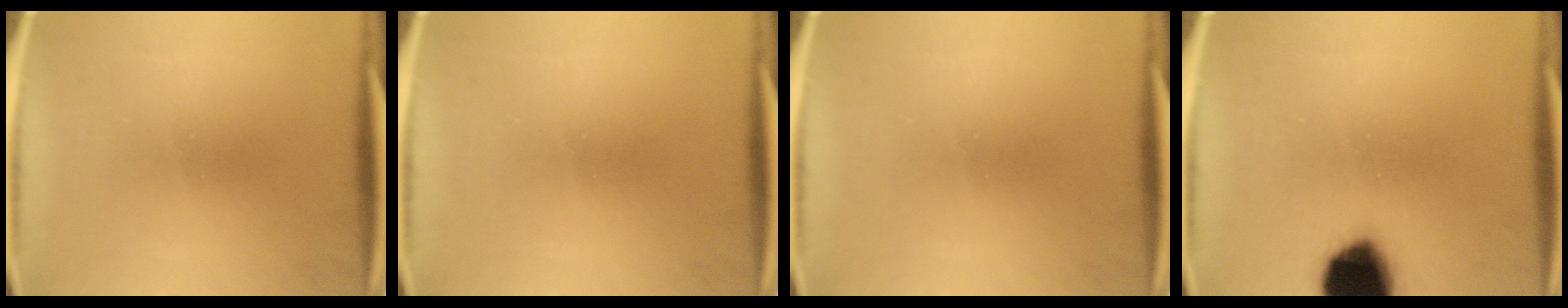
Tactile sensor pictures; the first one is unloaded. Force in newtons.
{"total": 0.0}
{"total": 0.0}
{"total": 17.6}